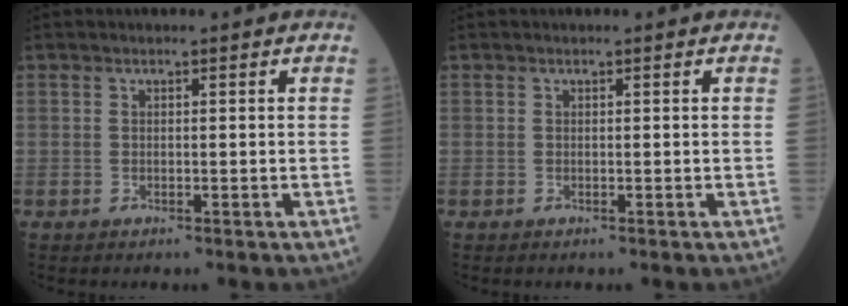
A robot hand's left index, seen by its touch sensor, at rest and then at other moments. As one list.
[{"total": 0.0}]